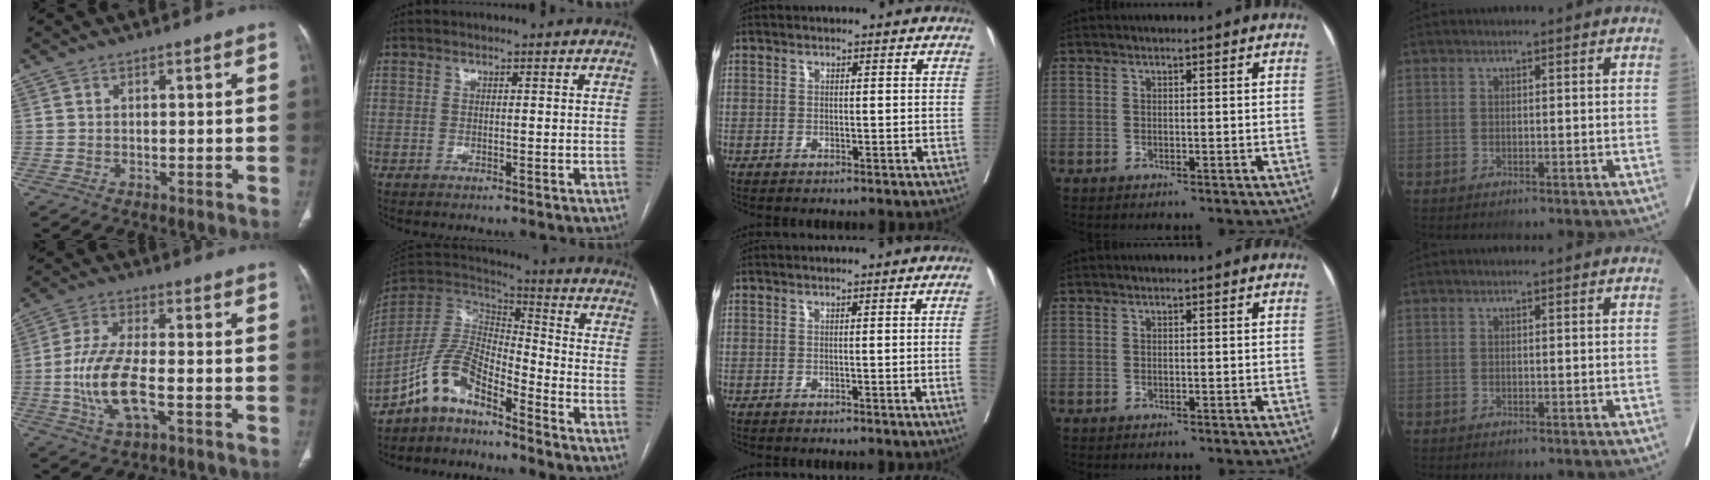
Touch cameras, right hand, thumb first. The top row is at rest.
{"thumb": {"total": 11.7, "force": [-2.7, 4.8, 10.3], "torque": [-0.212, 0.011, -0.051]}, "index": {"total": 9.2, "force": [-6.8, 3.2, 5.3], "torque": [-0.118, 0.027, -0.136]}, "middle": {"total": 2.2, "force": [-0.3, -0.7, 2.0], "torque": [-0.023, -0.003, -0.004]}}